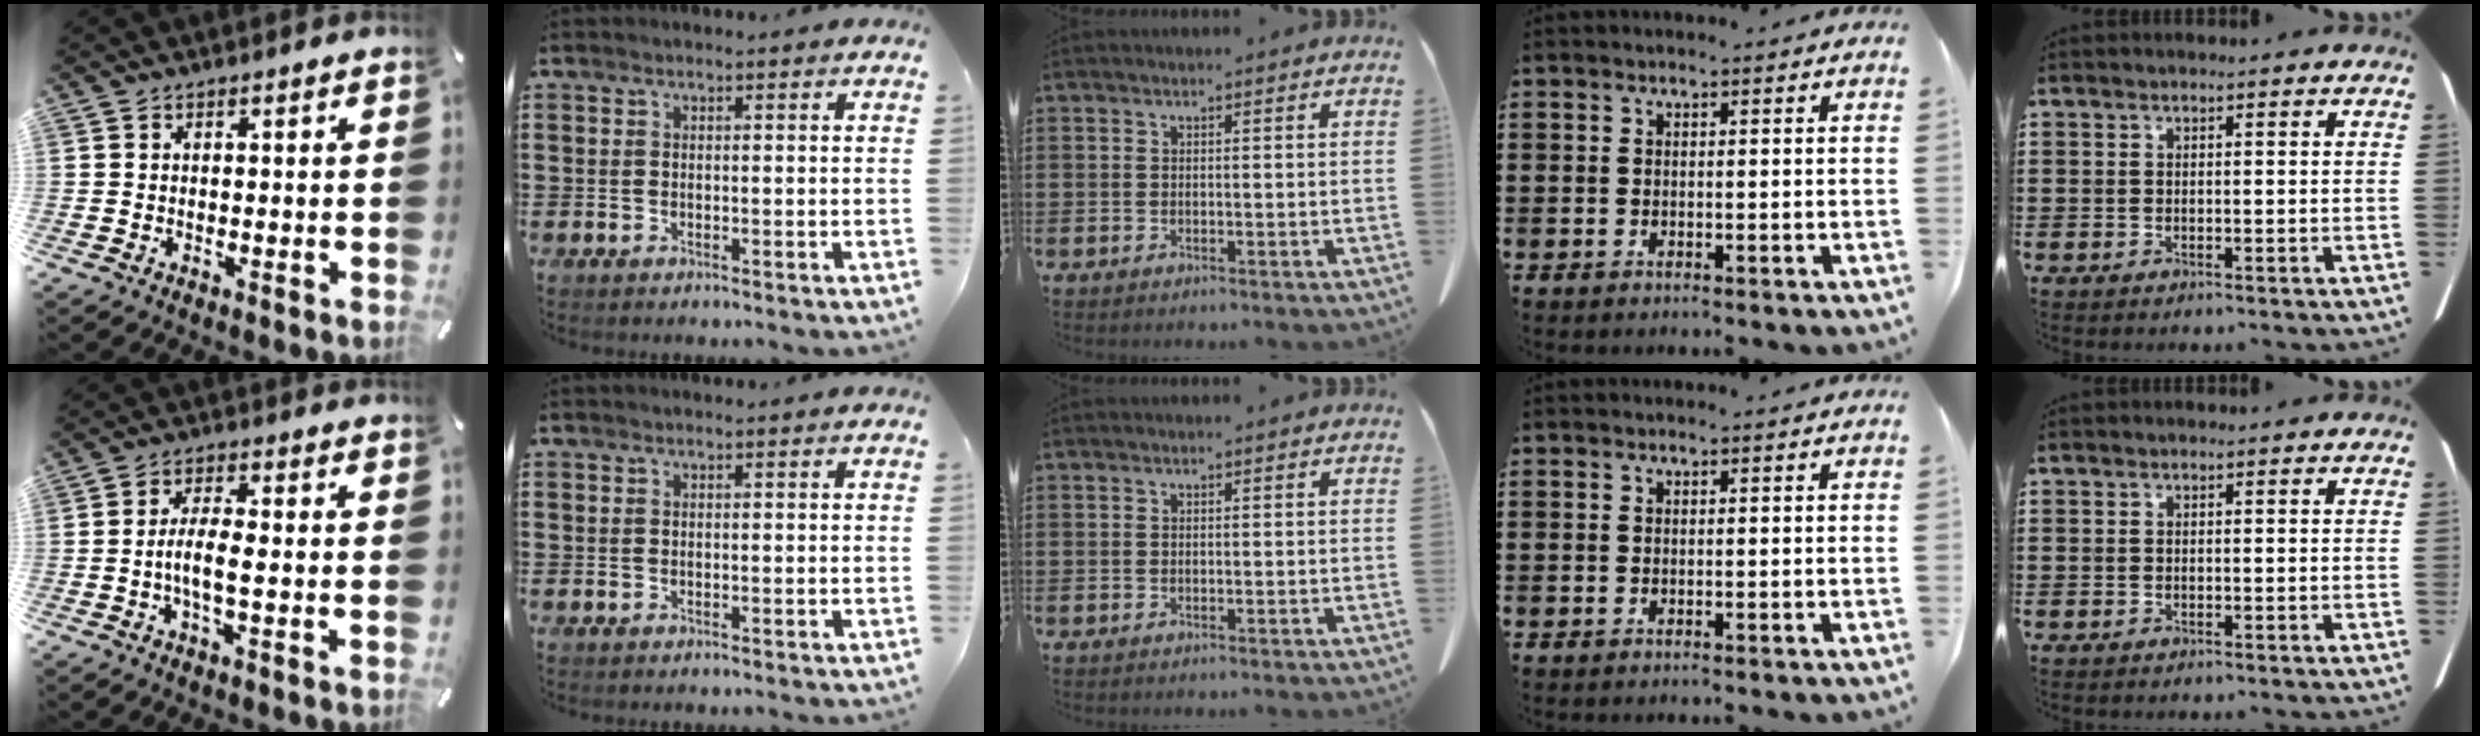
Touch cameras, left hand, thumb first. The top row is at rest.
{"thumb": {"total": 6.4, "force": [-1.2, 1.9, 5.9], "torque": [-0.118, 0.001, -0.025]}}